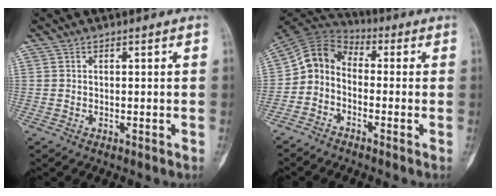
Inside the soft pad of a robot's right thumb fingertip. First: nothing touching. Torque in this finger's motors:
{"motor_torque": [1.00, 1.06, 0.06, -0.06, 0.04]}